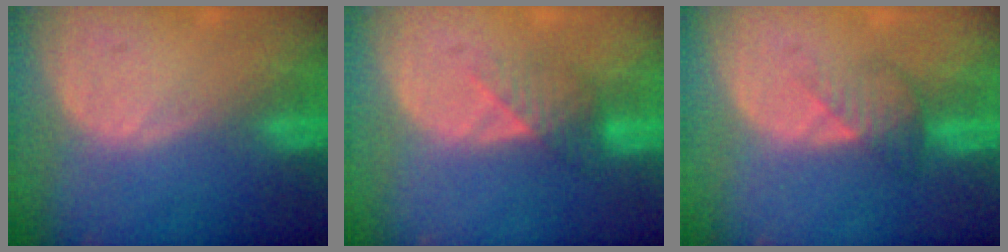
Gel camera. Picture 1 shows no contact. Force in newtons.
{"total": 3.8, "press": 3.4, "slide": 1.5}
{"total": 3.3, "press": 3.3, "slide": 0.2}